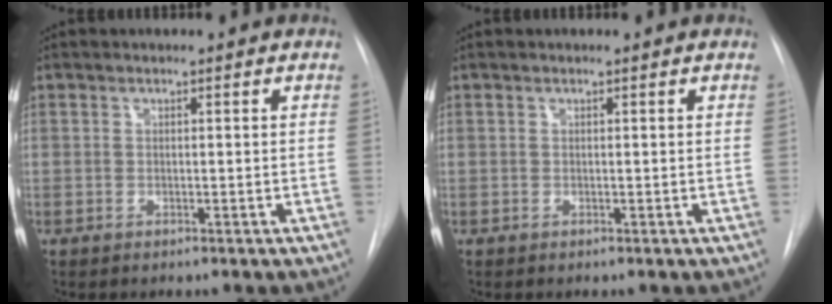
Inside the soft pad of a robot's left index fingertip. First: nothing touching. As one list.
[{"total": 0.0}]